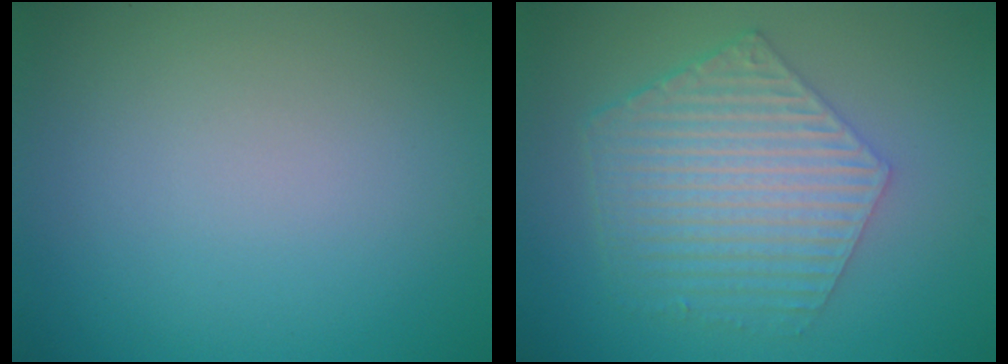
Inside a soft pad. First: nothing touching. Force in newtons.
{"total": 6.0, "press": 4.3, "slide": 4.2}